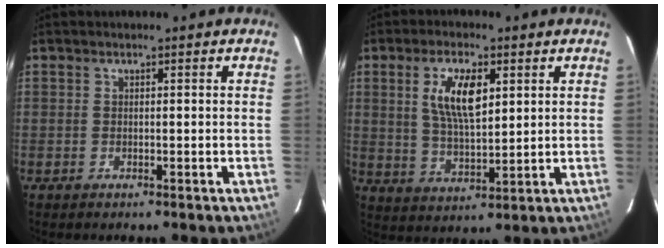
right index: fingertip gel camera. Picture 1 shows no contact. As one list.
[{"total": 9.1, "force": [3.0, 3.8, 7.7], "torque": [-0.144, 0.005, 0.060]}]